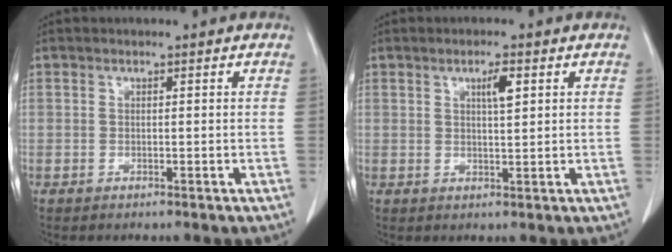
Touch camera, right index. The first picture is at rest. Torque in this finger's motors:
{"motor_torque": [0.07, 0.02, 0.04, 0.04]}